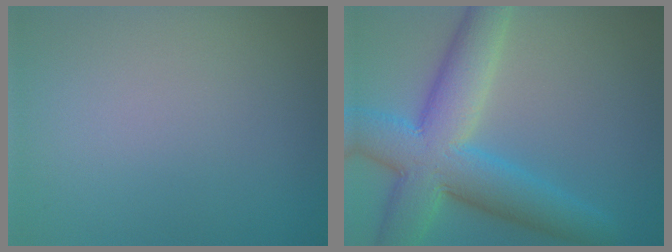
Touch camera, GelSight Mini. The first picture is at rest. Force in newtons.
{"total": 9.6, "press": 9.6, "slide": 0.3}